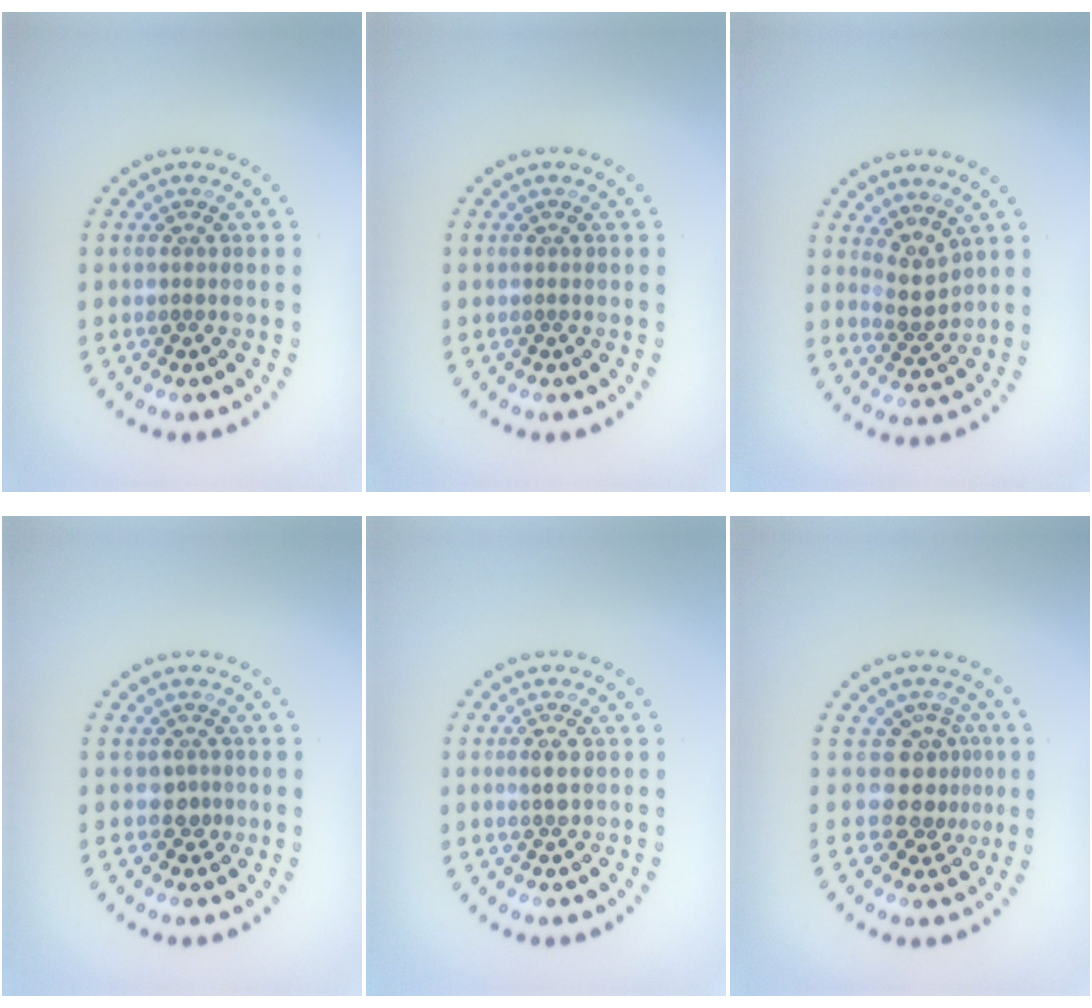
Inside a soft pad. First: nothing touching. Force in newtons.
{"total": 0.0}
{"total": 2.3, "press": 1.8, "slide": 1.3}
{"total": 1.2, "press": 1.0, "slide": 0.7}
{"total": 1.3, "press": 1.3, "slide": 0.1}
{"total": 3.0, "press": 2.2, "slide": 2.0}